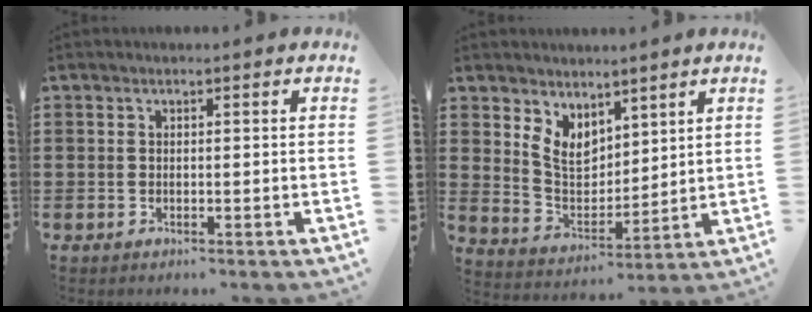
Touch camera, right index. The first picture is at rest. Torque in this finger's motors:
{"motor_torque": [0.41, 0.25, 0.18, 0.10]}